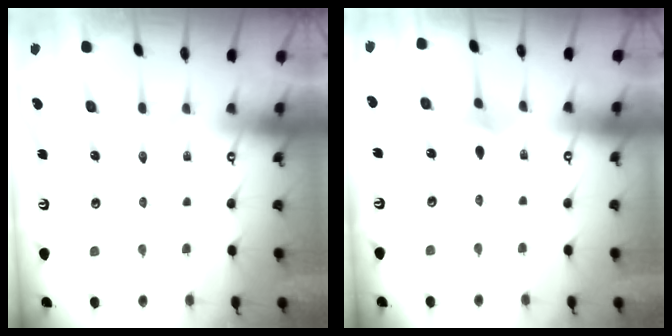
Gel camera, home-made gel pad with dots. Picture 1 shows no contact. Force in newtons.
{"total": 2.7, "press": 2.6, "slide": 0.5}